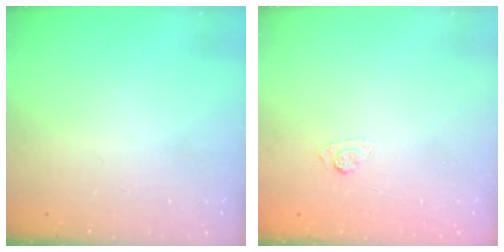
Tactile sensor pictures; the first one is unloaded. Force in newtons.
{"total": 2.1, "press": 1.6, "slide": 1.3}